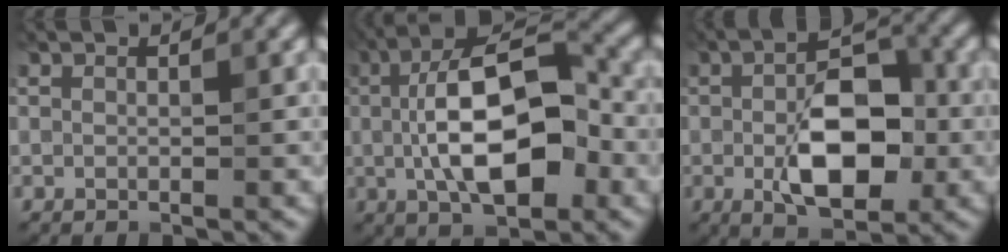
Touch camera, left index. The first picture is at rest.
{"total": 9.7, "force": [-1.0, 4.5, 8.5], "torque": [-0.145, 0.012, -0.025]}
{"total": 6.8, "force": [-1.7, 3.5, 5.5], "torque": [-0.097, -0.001, -0.033]}